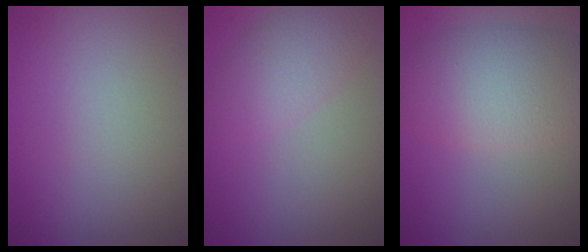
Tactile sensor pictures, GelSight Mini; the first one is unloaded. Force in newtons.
{"total": 3.6, "press": 3.6, "slide": 0.1}
{"total": 7.5, "press": 7.5, "slide": 0.4}